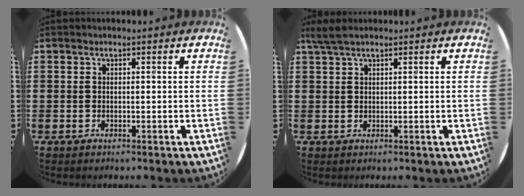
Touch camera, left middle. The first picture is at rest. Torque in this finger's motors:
{"motor_torque": [0.48, -0.28, 0.04, 0.06]}